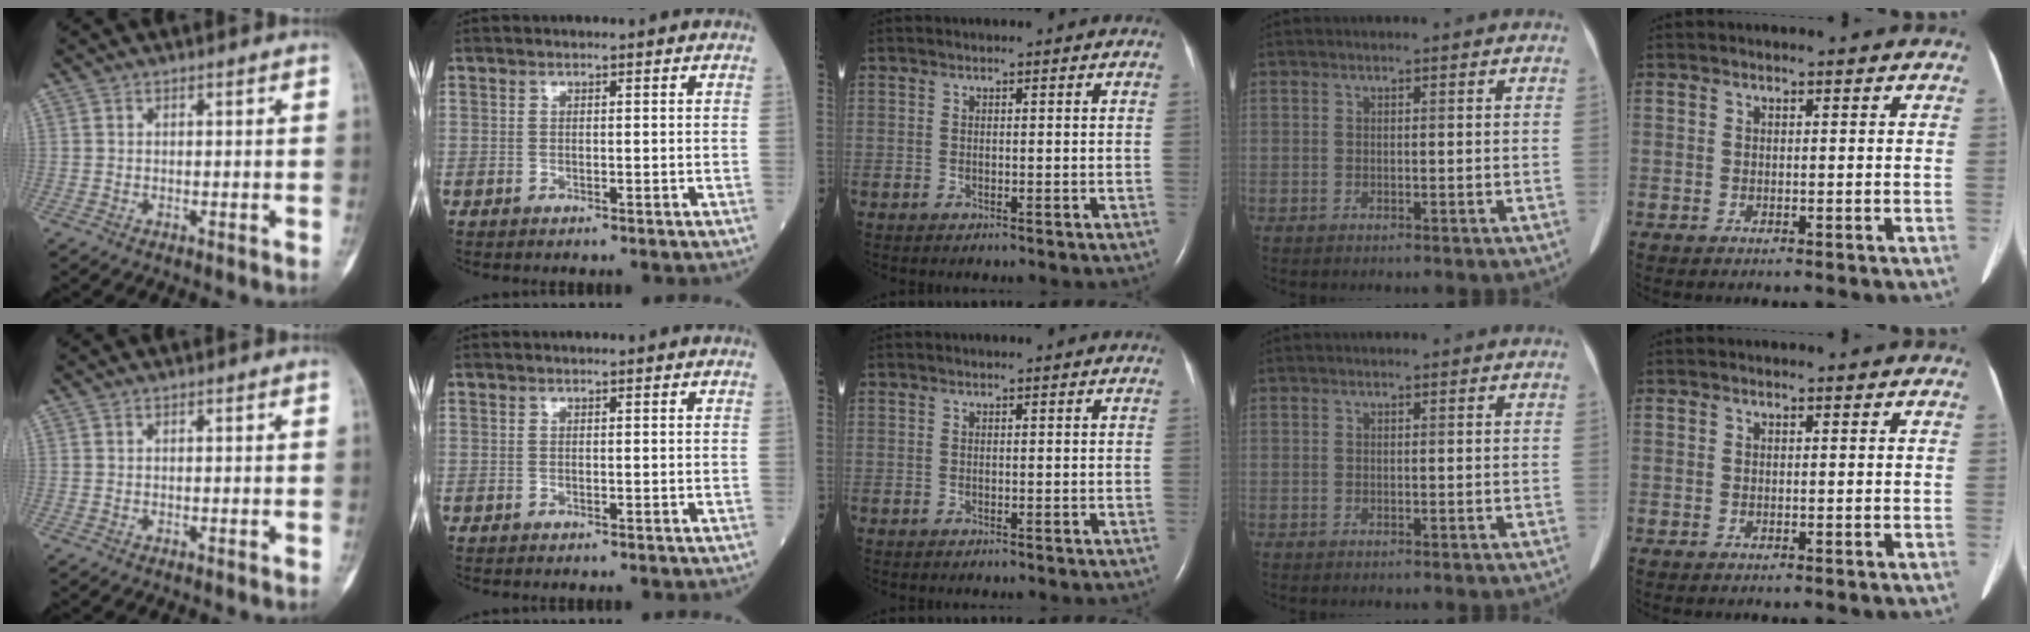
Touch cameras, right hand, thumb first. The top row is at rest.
{}